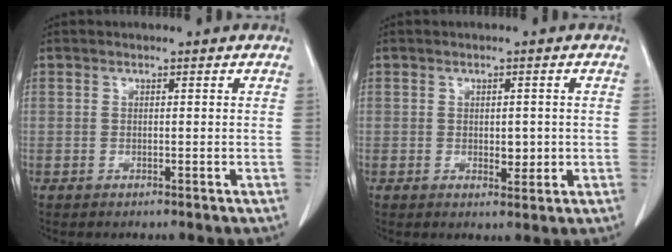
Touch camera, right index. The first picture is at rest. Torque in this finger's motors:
{"motor_torque": [-0.05, 0.15, 0.00, 0.00]}